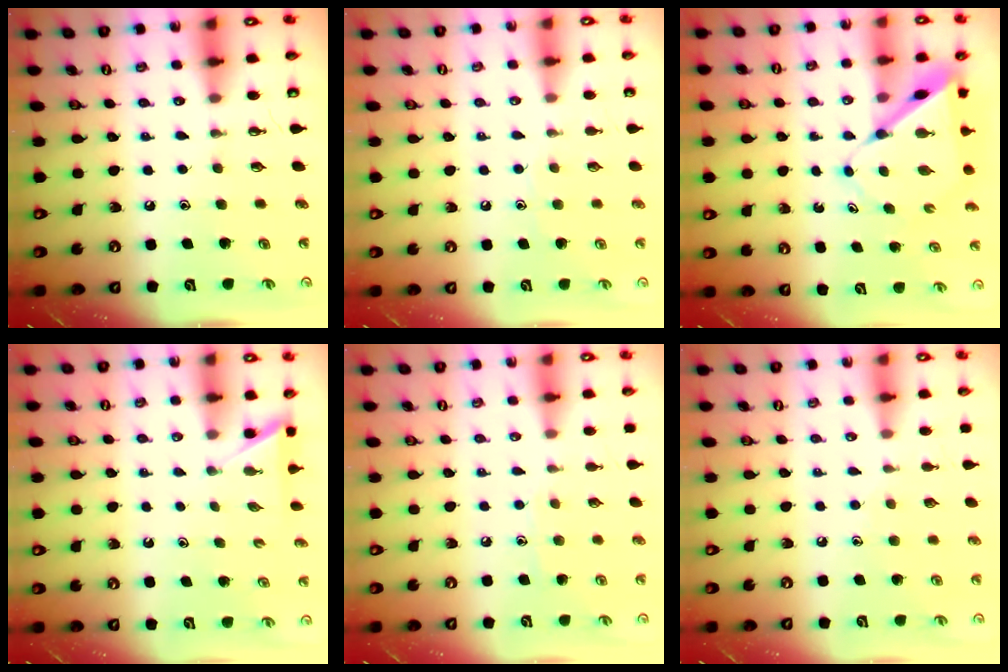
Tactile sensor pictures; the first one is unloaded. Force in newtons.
{"total": 6.1, "press": 6.0, "slide": 0.7}
{"total": 8.3, "press": 8.3, "slide": 0.7}
{"total": 2.5, "press": 2.5, "slide": 0.2}
{"total": 5.9, "press": 5.8, "slide": 0.7}
{"total": 5.1, "press": 5.0, "slide": 0.6}